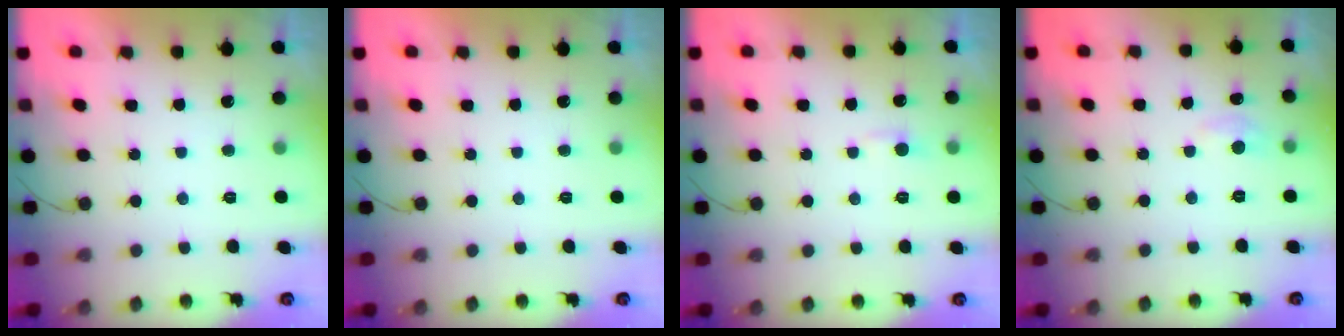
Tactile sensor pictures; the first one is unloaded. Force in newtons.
{"total": 0.0}
{"total": 3.4, "press": 3.3, "slide": 0.5}
{"total": 4.4, "press": 4.4, "slide": 0.7}